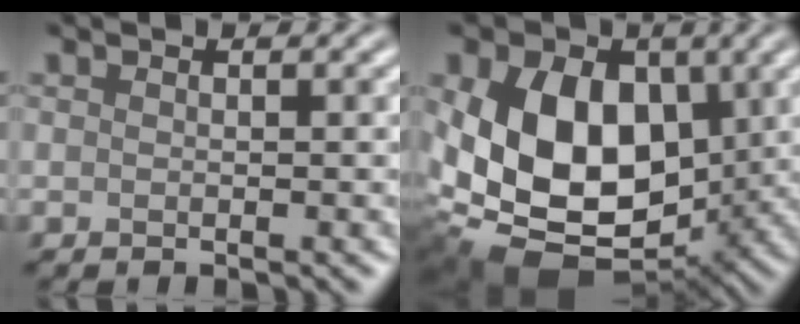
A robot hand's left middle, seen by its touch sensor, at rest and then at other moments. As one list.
[{"total": 13.4, "force": [0.8, 9.3, 9.6], "torque": [-0.179, -0.014, 0.008]}]